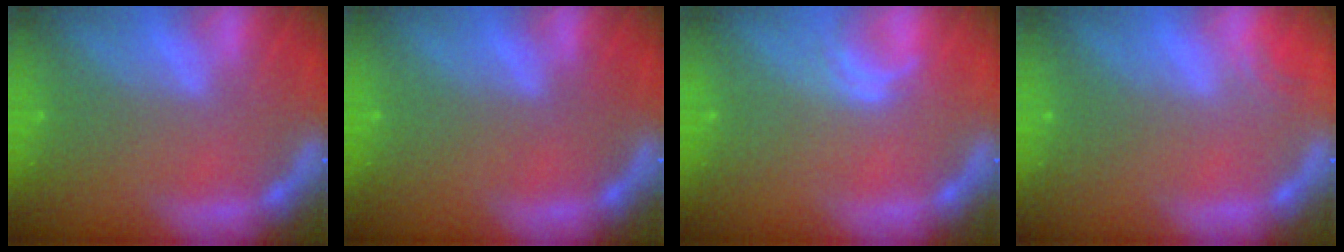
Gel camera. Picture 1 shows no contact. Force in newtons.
{"total": 0.0}
{"total": 1.5}
{"total": 0.9}